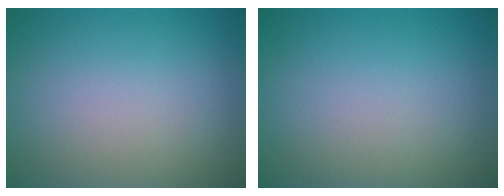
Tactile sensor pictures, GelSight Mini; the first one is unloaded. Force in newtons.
{"total": 0.0}